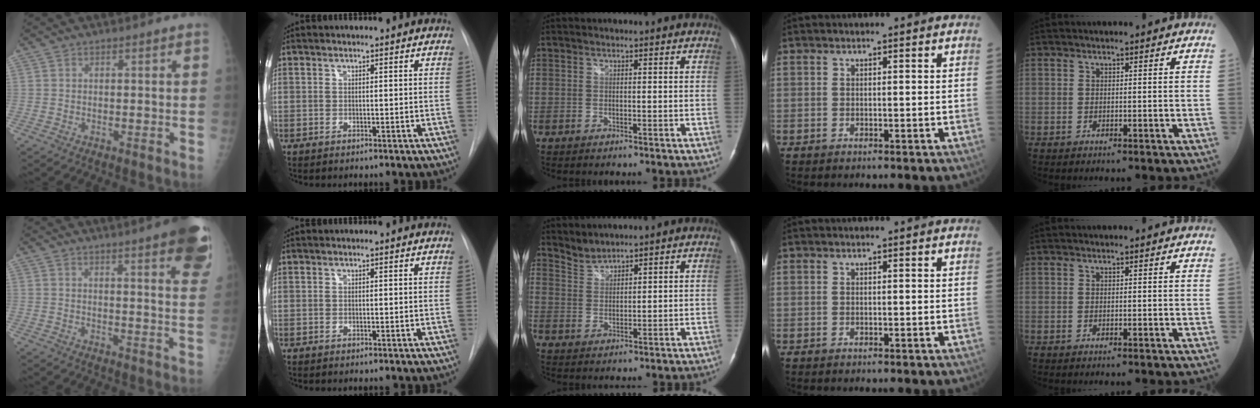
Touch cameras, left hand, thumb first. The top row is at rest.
{"thumb": {"total": 15.5, "force": [9.3, 2.5, 12.1], "torque": [-0.133, -0.031, 0.096]}, "middle": {"total": 2.7, "force": [2.7, -0.1, -0.4], "torque": [0.005, 0.002, 0.060]}}